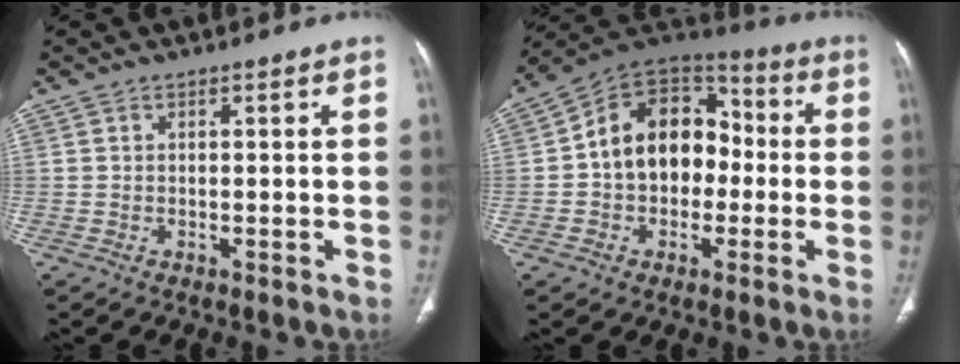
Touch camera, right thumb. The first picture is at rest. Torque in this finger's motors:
{"motor_torque": [-0.26, 0.82, 0.29, 0.24, 0.13]}